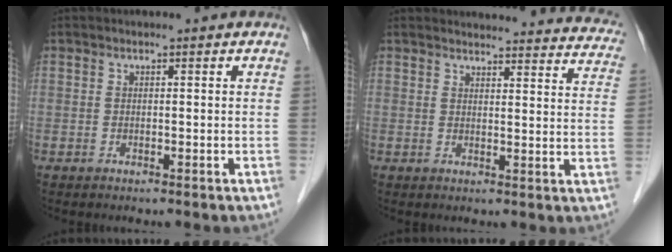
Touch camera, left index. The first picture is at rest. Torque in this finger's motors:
{"motor_torque": [-0.39, -1.01, -0.07, -0.04]}